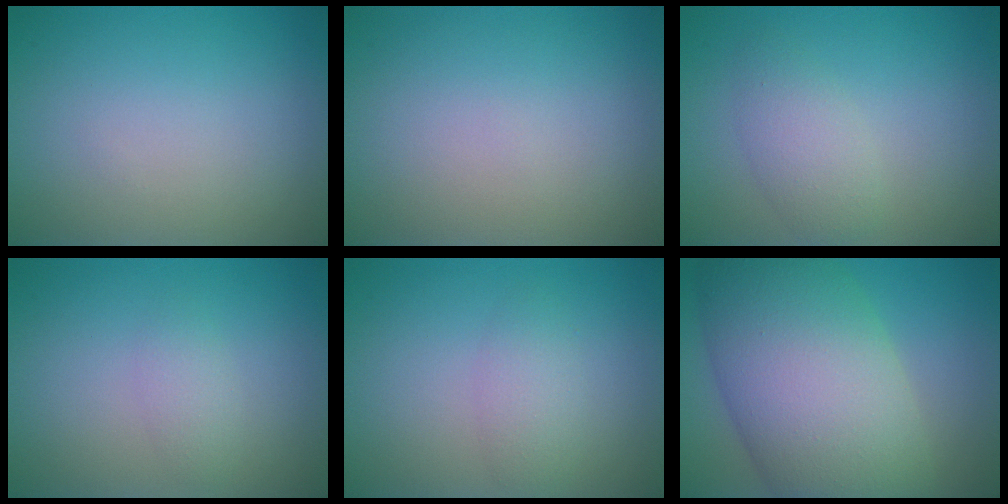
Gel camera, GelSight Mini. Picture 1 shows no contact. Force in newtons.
{"total": 0.0}
{"total": 2.6, "press": 2.6, "slide": 0.1}
{"total": 1.4, "press": 1.4, "slide": 0.0}
{"total": 2.0, "press": 2.0, "slide": 0.0}
{"total": 14.2, "press": 14.2, "slide": 0.9}